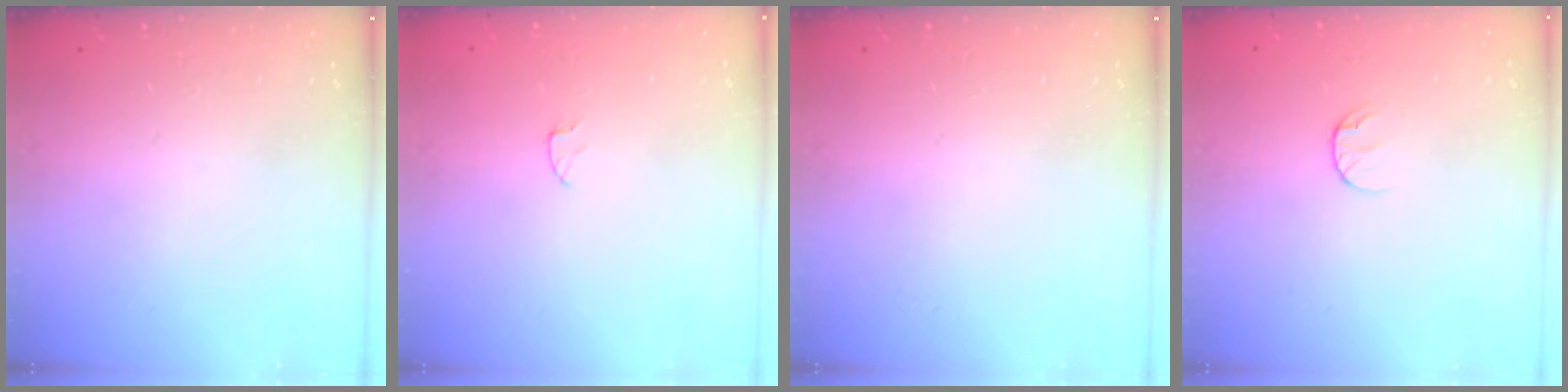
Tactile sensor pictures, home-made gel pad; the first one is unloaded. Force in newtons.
{"total": 2.5, "press": 2.5, "slide": 0.2}
{"total": 0.0}
{"total": 6.3, "press": 6.3, "slide": 0.6}